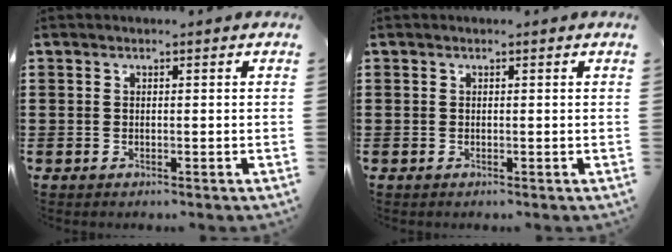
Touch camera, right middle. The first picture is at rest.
{"total": 0.0}